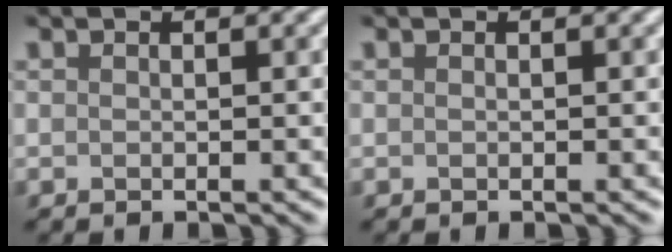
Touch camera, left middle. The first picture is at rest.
{"total": 0.0}